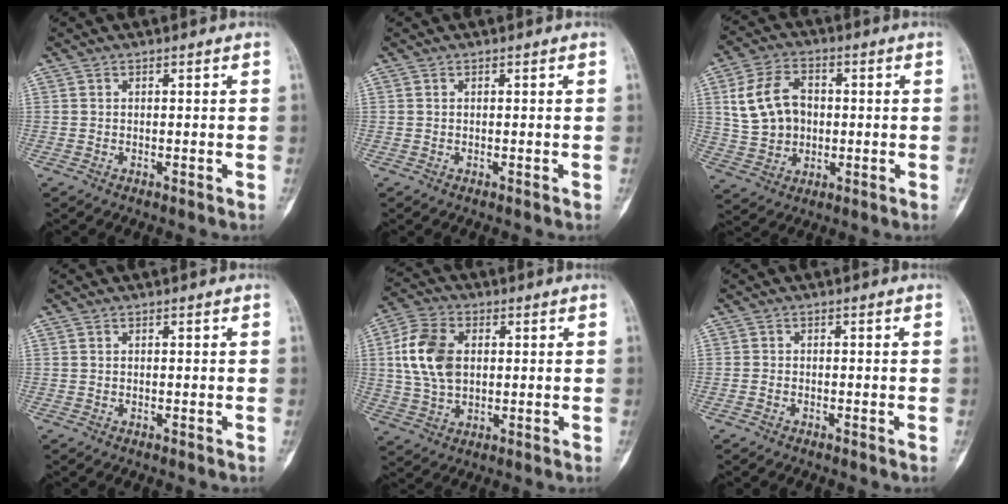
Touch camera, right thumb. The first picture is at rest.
{"total": 0.0}
{"total": 11.8, "force": [1.6, 8.9, 7.5], "torque": [-0.122, 0.011, 0.034]}
{"total": 0.0}
{"total": 11.5, "force": [1.7, 7.7, 8.3], "torque": [-0.164, 0.007, 0.033]}
{"total": 0.7, "force": [-0.5, 0.4, 0.4], "torque": [-0.010, 0.000, -0.012]}